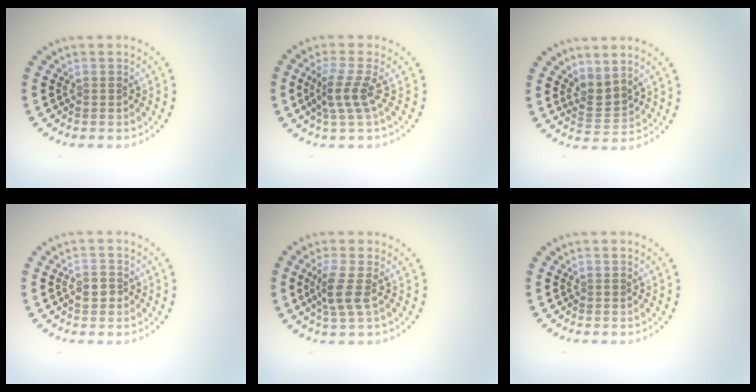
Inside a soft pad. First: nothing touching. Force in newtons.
{"total": 2.6, "press": 1.9, "slide": 1.7}
{"total": 2.2, "press": 1.5, "slide": 1.7}
{"total": 1.6, "press": 1.6, "slide": 0.3}
{"total": 2.7, "press": 2.1, "slide": 1.7}
{"total": 0.0}